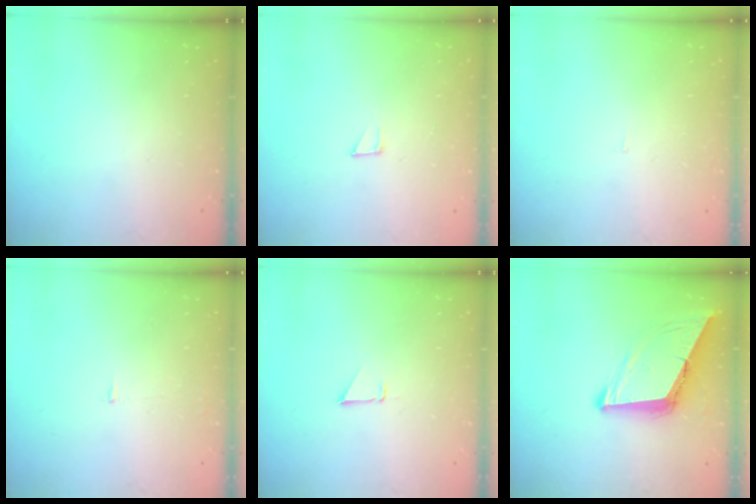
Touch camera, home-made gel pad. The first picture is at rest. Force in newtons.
{"total": 2.6, "press": 2.6, "slide": 0.1}
{"total": 1.8, "press": 1.8, "slide": 0.1}
{"total": 2.5, "press": 2.5, "slide": 0.2}
{"total": 1.9, "press": 1.9, "slide": 0.0}
{"total": 9.5, "press": 9.4, "slide": 1.6}